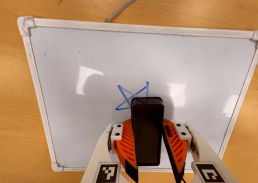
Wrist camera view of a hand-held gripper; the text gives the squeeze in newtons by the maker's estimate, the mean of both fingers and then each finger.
{"total": 12.2, "left": 13.1, "right": 11.4}